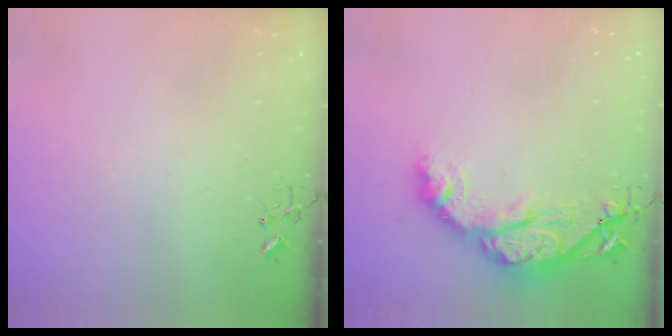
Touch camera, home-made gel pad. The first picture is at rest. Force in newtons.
{"total": 17.0, "press": 16.9, "slide": 1.5}